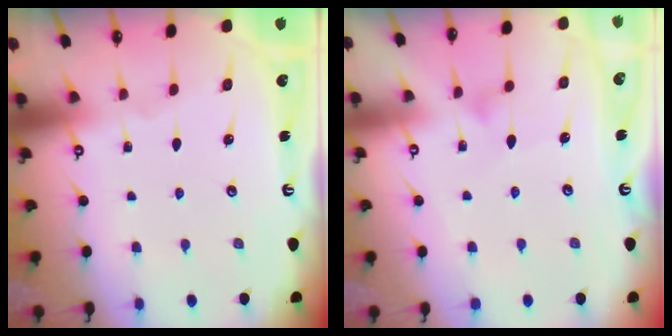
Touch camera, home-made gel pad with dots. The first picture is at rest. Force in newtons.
{"total": 6.0, "press": 5.9, "slide": 0.4}